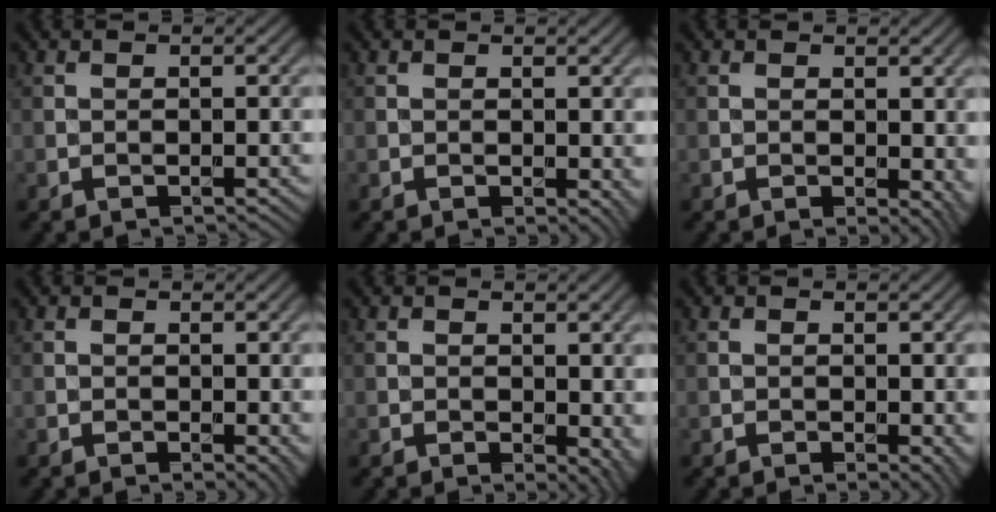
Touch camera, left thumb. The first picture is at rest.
{"total": 1.7, "force": [0.0, 1.0, 1.3], "torque": [-0.014, -0.007, 0.003]}
{"total": 3.0, "force": [0.0, 1.7, 2.4], "torque": [-0.025, -0.007, 0.003]}
{"total": 1.8, "force": [-0.1, 1.0, 1.5], "torque": [-0.016, -0.008, 0.001]}
{"total": 4.1, "force": [-0.1, 2.5, 3.2], "torque": [-0.035, -0.012, 0.001]}
{"total": 2.1, "force": [-0.2, 1.1, 1.7], "torque": [-0.019, -0.008, 0.000]}